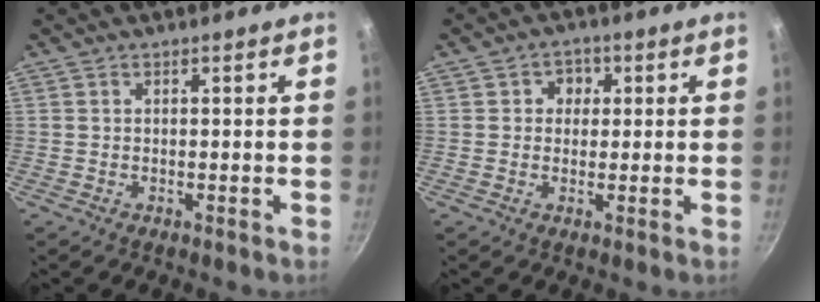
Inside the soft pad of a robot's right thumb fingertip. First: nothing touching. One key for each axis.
{"total": 3.5, "fx": 0.7, "fy": 3.2, "fz": 1.2, "tx": 0.010, "ty": 0.002, "tz": 0.005}